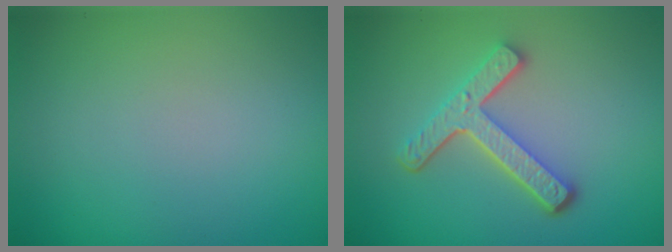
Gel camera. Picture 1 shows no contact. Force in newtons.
{"total": 4.5, "press": 3.4, "slide": 3.0}